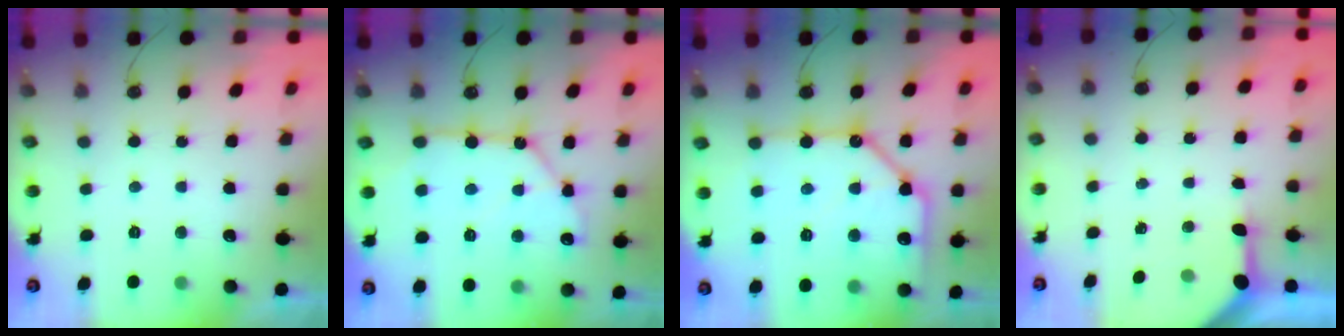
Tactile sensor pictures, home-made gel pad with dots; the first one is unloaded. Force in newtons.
{"total": 11.1, "press": 11.0, "slide": 1.1}
{"total": 19.4, "press": 19.3, "slide": 1.9}
{"total": 3.6, "press": 3.6, "slide": 0.3}